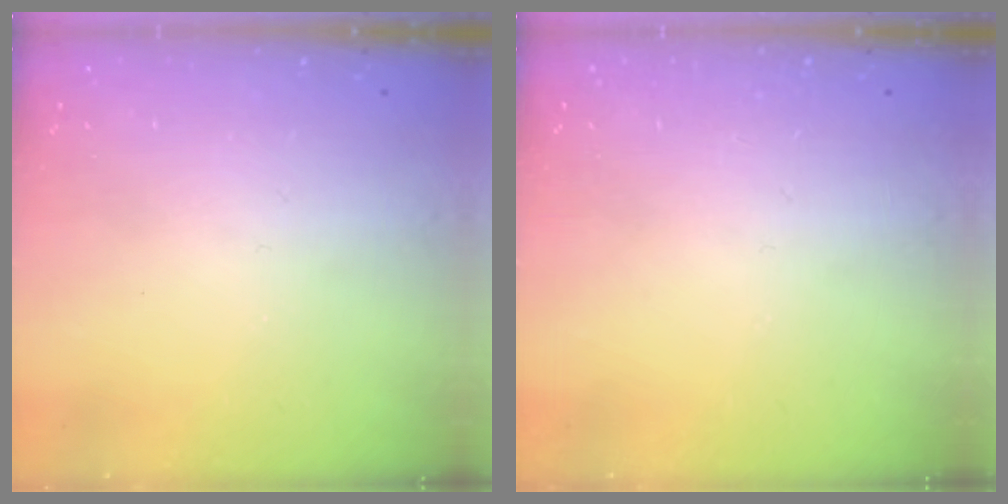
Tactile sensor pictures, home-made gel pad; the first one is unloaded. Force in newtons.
{"total": 0.0}